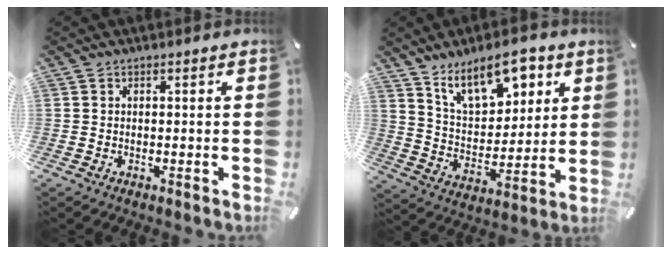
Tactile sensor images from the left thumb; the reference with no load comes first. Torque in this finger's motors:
{"motor_torque": [2.00, 1.99, 1.39, -1.38, 0.18]}